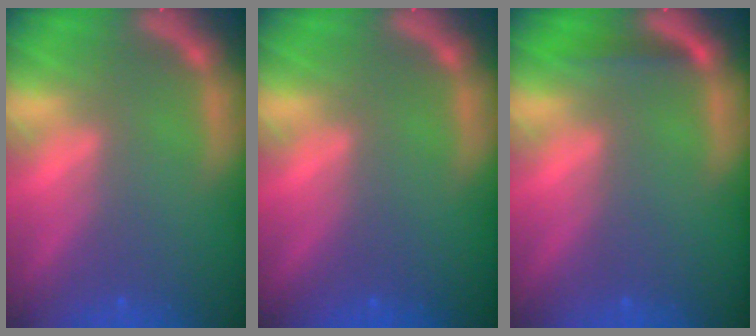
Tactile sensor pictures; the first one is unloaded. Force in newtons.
{"total": 0.0}
{"total": 1.4}